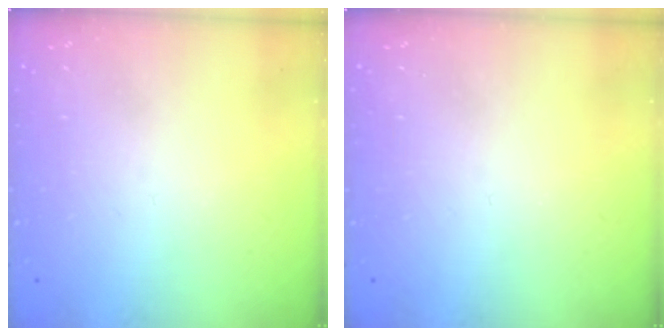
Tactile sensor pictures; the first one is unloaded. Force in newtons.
{"total": 0.0}